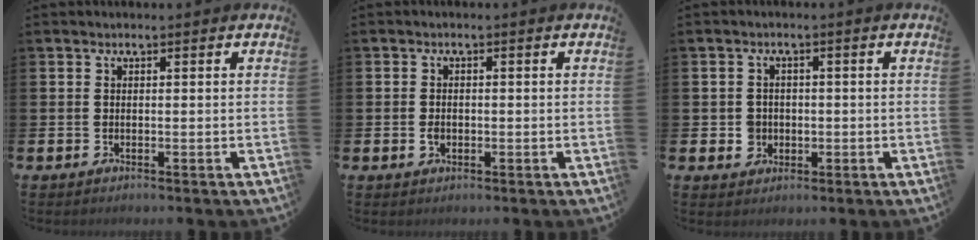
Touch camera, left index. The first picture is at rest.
{"total": 1.4, "force": [-0.4, 1.1, 0.9], "torque": [-0.017, 0.006, -0.009]}
{"total": 2.5, "force": [-0.3, 2.5, 0.5], "torque": [-0.005, 0.003, -0.013]}